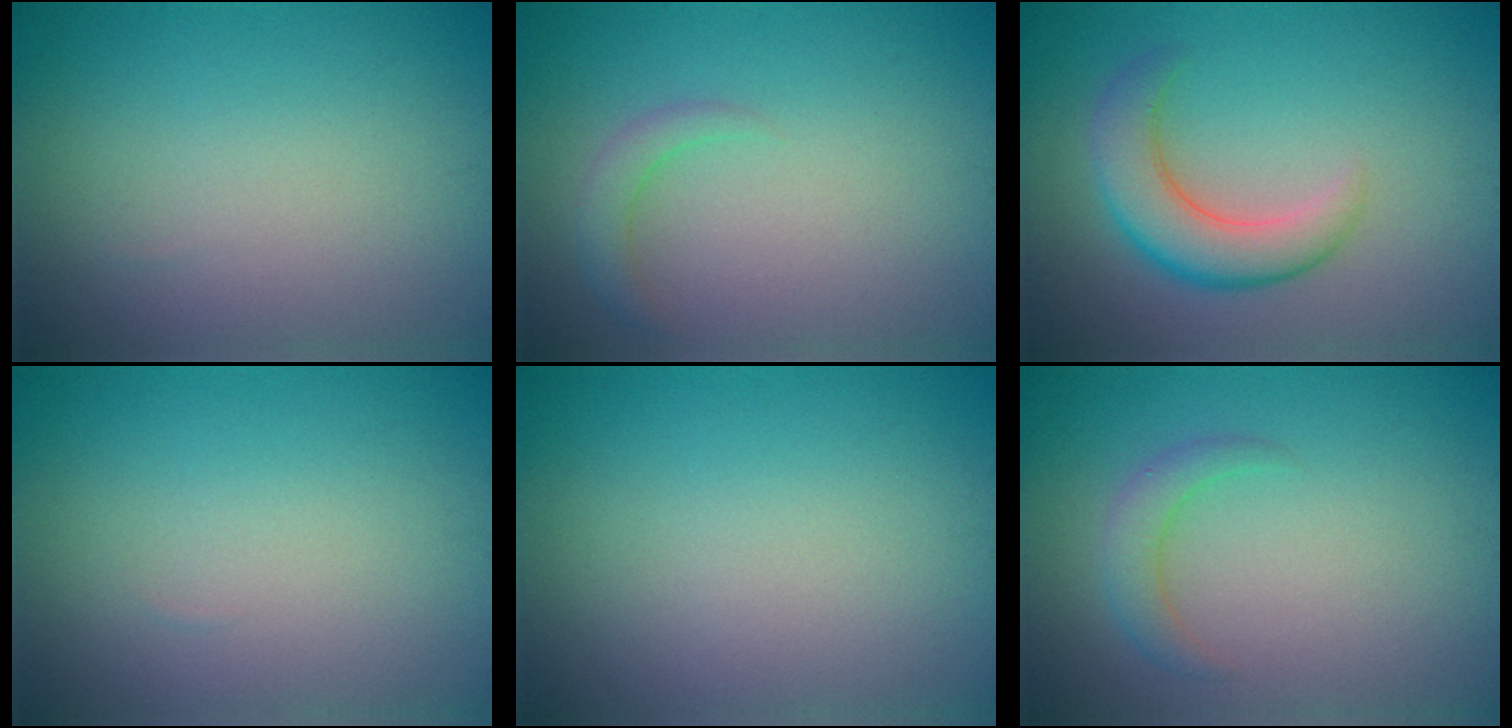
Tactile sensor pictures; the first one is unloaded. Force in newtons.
{"total": 1.6, "press": 1.6, "slide": 0.2}
{"total": 4.9, "press": 4.9, "slide": 0.2}
{"total": 0.0}
{"total": 0.0}
{"total": 2.0, "press": 2.0, "slide": 0.1}